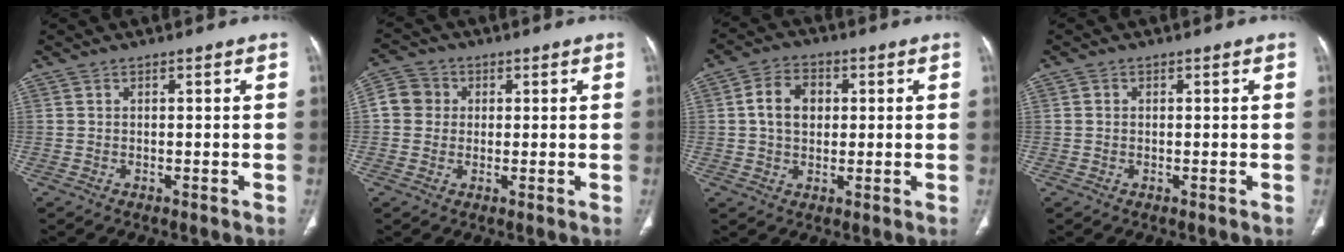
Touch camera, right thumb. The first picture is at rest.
{"total": 6.5, "force": [0.8, 6.1, 2.1], "torque": [-0.027, 0.012, 0.010]}
{"total": 7.7, "force": [1.2, 5.8, 5.0], "torque": [-0.070, 0.008, 0.018]}
{"total": 1.0, "force": [0.2, 0.8, 0.5], "torque": [-0.007, 0.003, 0.004]}